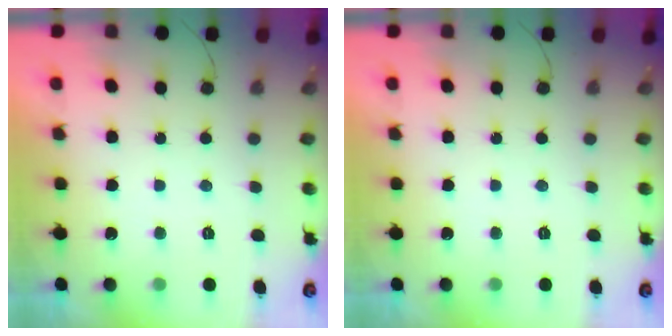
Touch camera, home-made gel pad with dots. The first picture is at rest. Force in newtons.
{"total": 0.0}